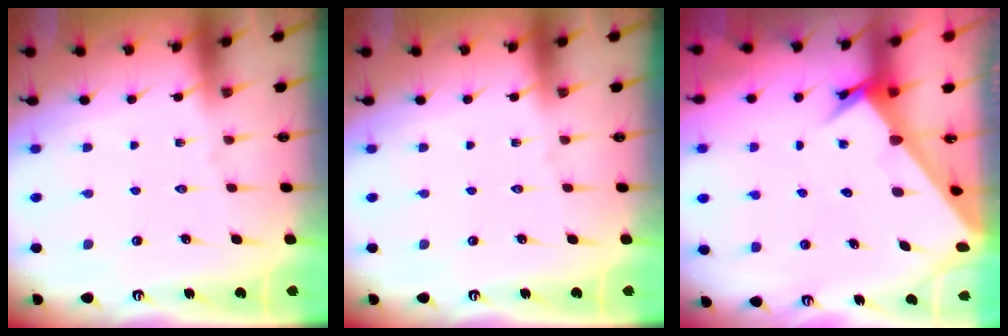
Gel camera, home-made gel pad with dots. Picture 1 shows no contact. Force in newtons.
{"total": 0.0}
{"total": 3.5, "press": 3.5, "slide": 0.3}